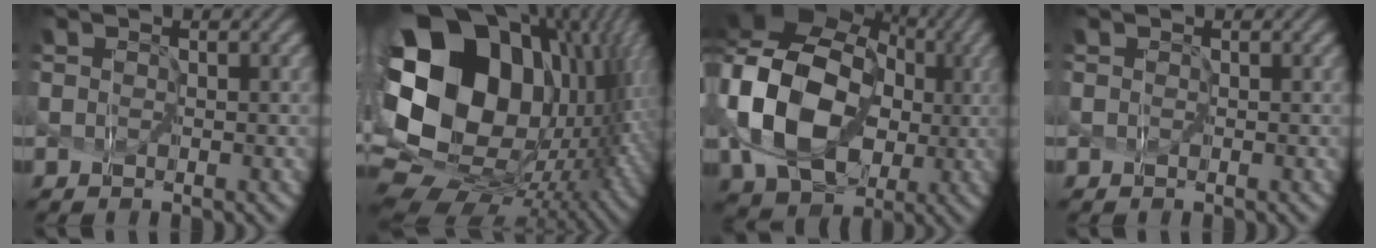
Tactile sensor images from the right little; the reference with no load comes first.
{"total": 20.4, "force": [2.6, 14.0, 14.6], "torque": [-0.308, -0.014, 0.082]}
{"total": 15.1, "force": [-0.7, 11.7, 9.5], "torque": [-0.209, -0.015, -0.007]}
{"total": 0.0}